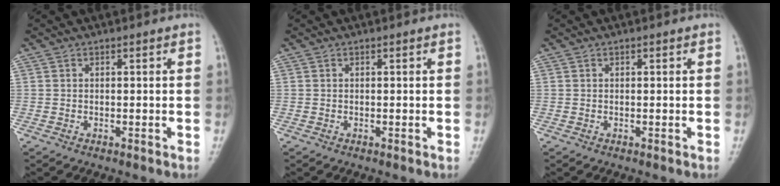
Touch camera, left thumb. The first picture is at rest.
{"total": 0.0}
{"total": 0.0}